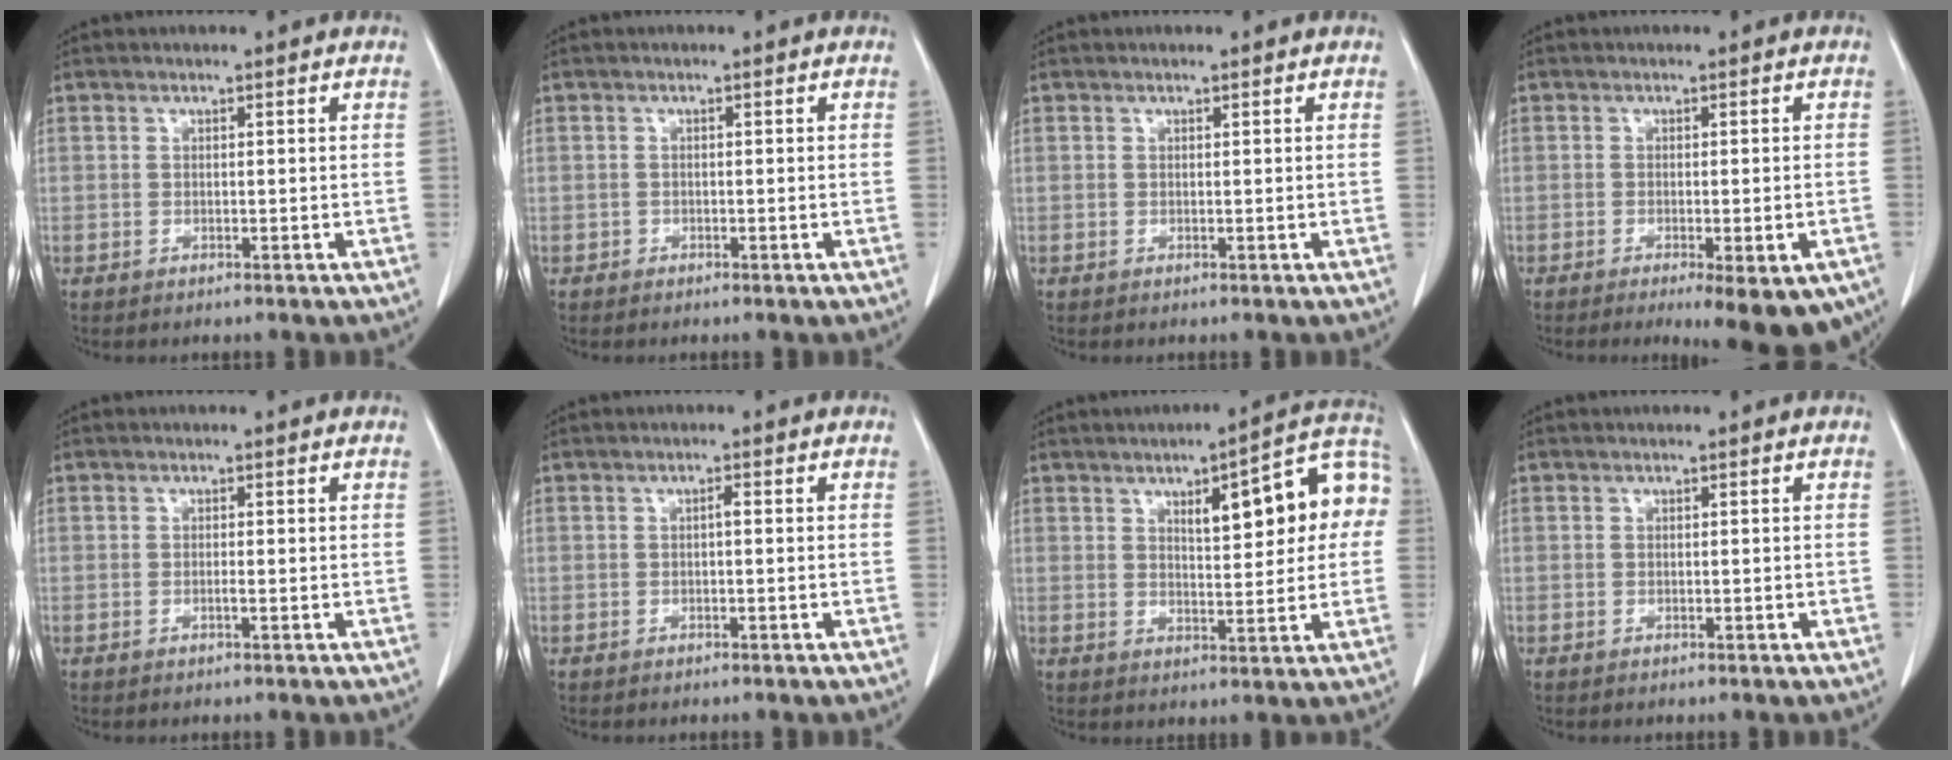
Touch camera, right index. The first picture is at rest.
{"total": 0.6, "force": [-0.4, 0.5, -0.1], "torque": [-0.005, 0.002, -0.009]}
{"total": 0.0}
{"total": 10.0, "force": [-6.3, 2.5, 7.4], "torque": [-0.061, -0.012, -0.082]}
{"total": 0.6, "force": [-0.2, 0.0, 0.5], "torque": [-0.011, 0.000, -0.003]}
{"total": 0.7, "force": [0.0, 0.1, 0.7], "torque": [-0.011, 0.002, -0.001]}
{"total": 13.4, "force": [3.3, 3.5, 12.5], "torque": [-0.160, 0.036, 0.044]}
{"total": 0.0}